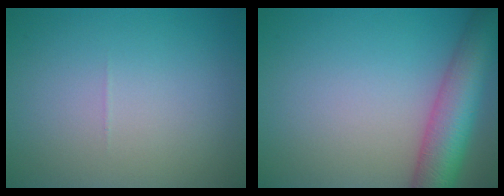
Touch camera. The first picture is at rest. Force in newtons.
{"total": 7.7, "press": 7.7, "slide": 0.4}